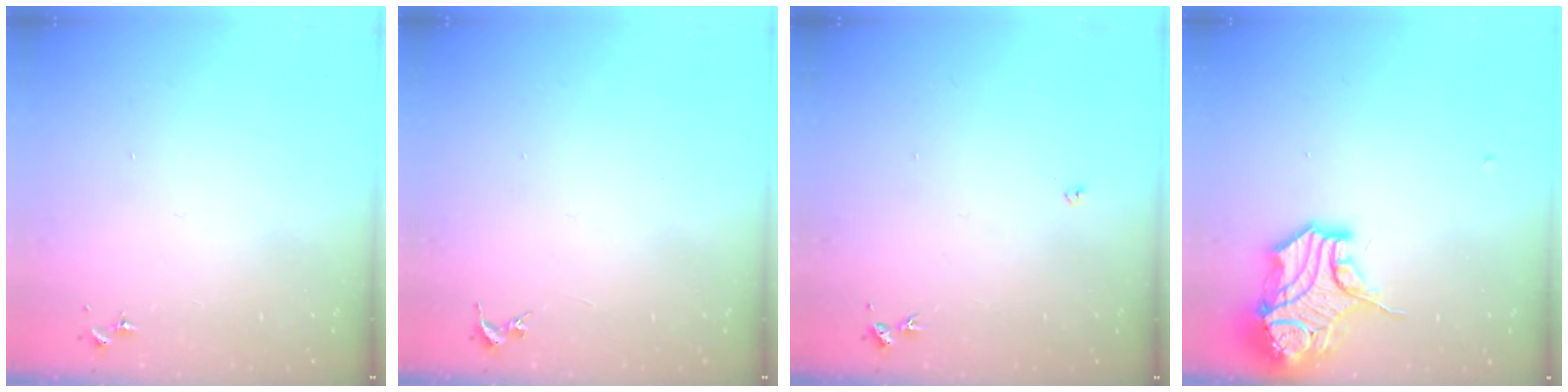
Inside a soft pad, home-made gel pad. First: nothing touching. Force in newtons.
{"total": 0.0}
{"total": 2.7, "press": 2.7, "slide": 0.5}
{"total": 15.8, "press": 15.6, "slide": 2.2}